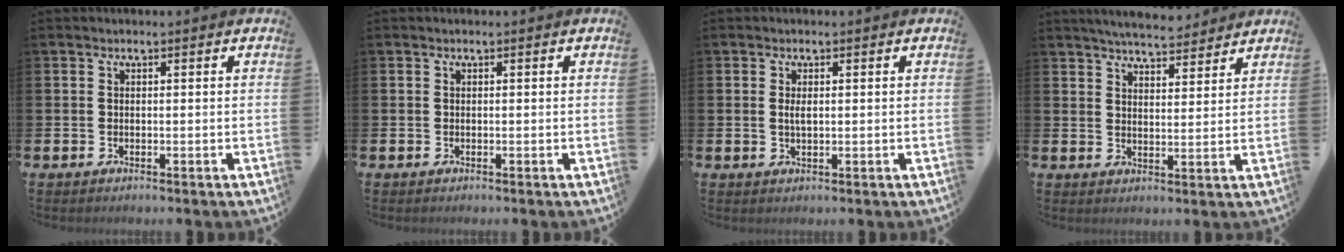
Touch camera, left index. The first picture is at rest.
{"total": 0.0}
{"total": 1.5, "force": [0.3, 0.6, 1.3], "torque": [-0.025, 0.002, 0.003]}
{"total": 5.6, "force": [5.4, 0.7, 0.9], "torque": [-0.020, -0.029, 0.096]}